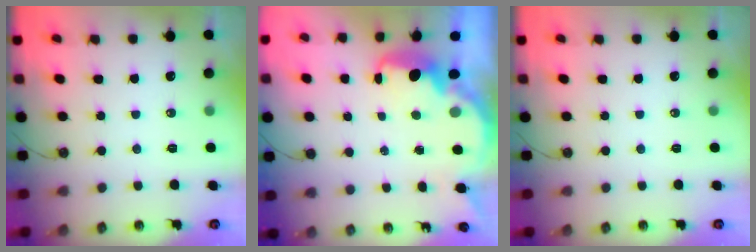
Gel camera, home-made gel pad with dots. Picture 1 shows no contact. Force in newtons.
{"total": 4.9, "press": 4.9, "slide": 0.6}
{"total": 0.0}